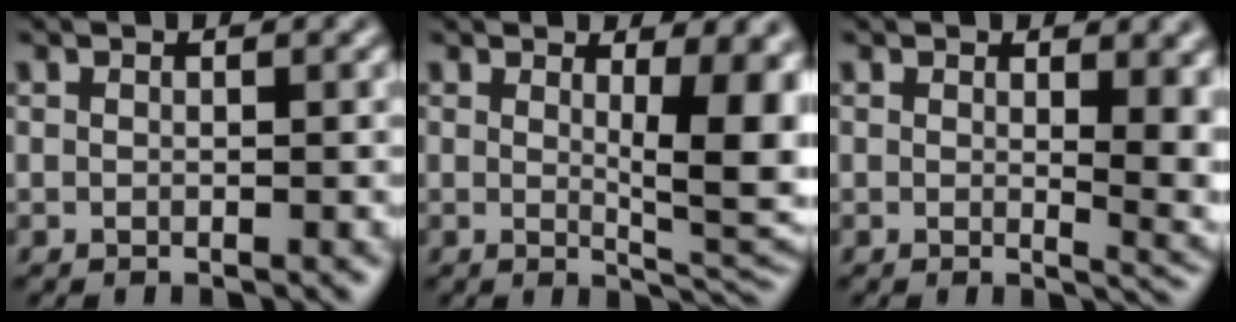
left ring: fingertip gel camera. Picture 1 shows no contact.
{"total": 7.5, "force": [1.4, 2.1, 7.0], "torque": [-0.089, -0.012, 0.027]}
{"total": 5.0, "force": [0.9, 1.8, 4.5], "torque": [-0.048, -0.009, 0.017]}